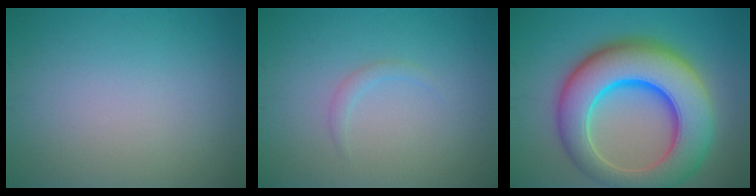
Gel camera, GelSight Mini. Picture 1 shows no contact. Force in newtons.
{"total": 0.9, "press": 0.9, "slide": 0.1}
{"total": 12.6, "press": 12.6, "slide": 0.4}